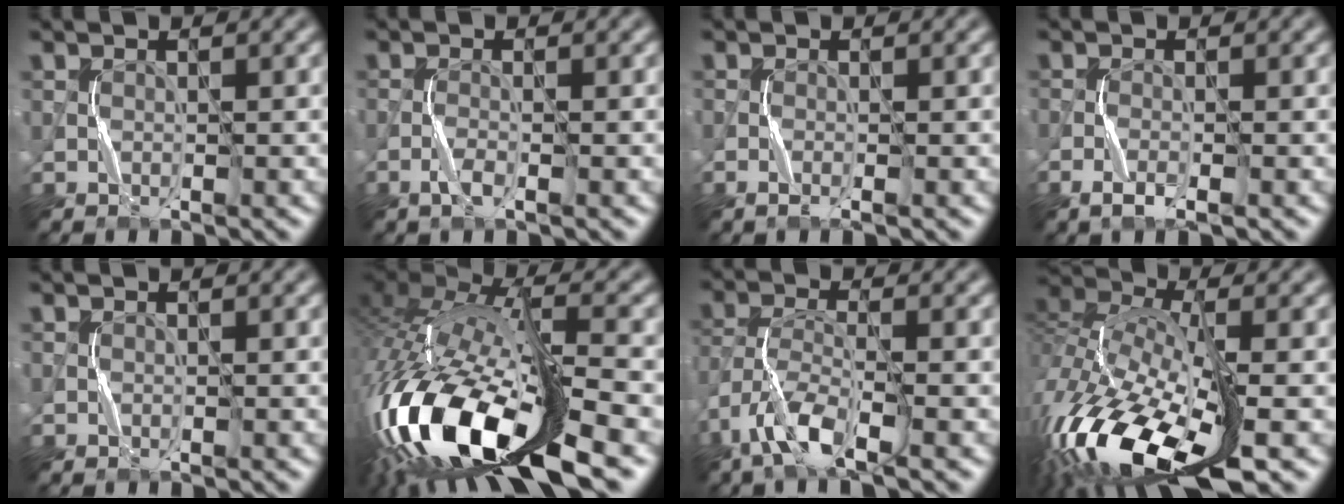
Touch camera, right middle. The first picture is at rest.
{"total": 1.4, "force": [-0.8, 0.3, 1.0], "torque": [-0.025, 0.004, -0.023]}
{"total": 1.1, "force": [-0.5, 0.3, 0.9], "torque": [-0.022, -0.003, -0.013]}
{"total": 2.0, "force": [-1.2, 0.6, 1.4], "torque": [-0.036, -0.003, -0.030]}
{"total": 0.0}
{"total": 17.4, "force": [-7.2, 6.6, 14.4], "torque": [-0.306, -0.012, -0.125]}
{"total": 6.0, "force": [-3.9, 2.0, 4.1], "torque": [-0.092, -0.005, -0.084]}
{"total": 15.0, "force": [-7.5, 5.9, 11.6], "torque": [-0.262, -0.012, -0.129]}